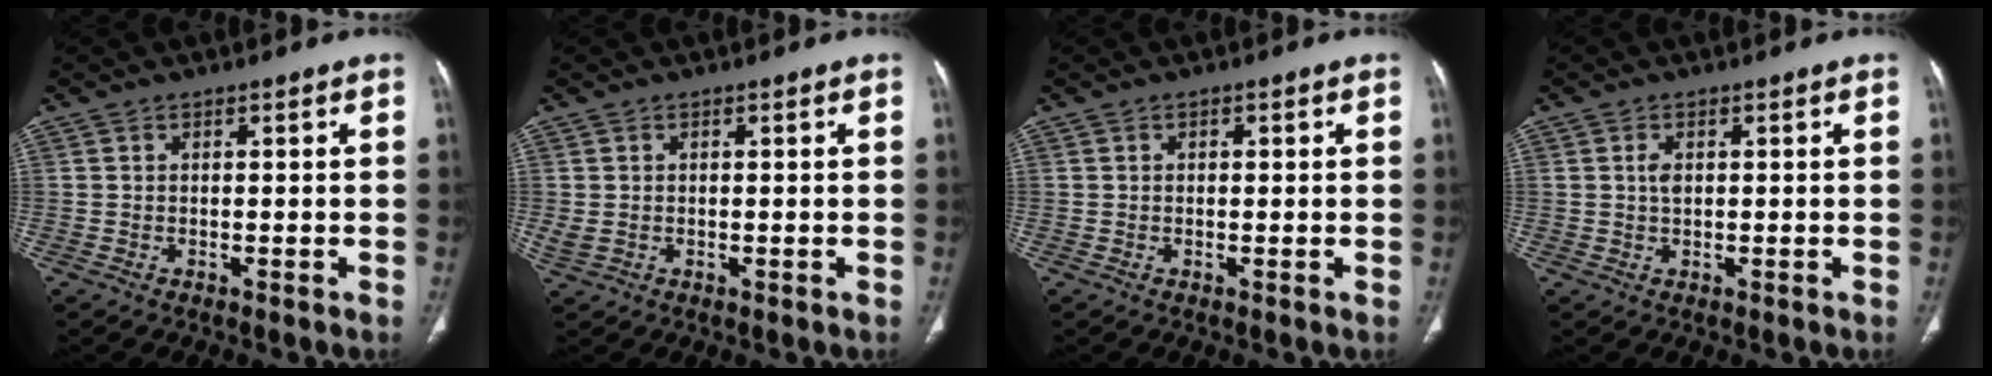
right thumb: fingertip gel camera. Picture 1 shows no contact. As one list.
[{"total": 1.8, "force": [0.0, 1.3, 1.3], "torque": [-0.037, 0.005, 0.007]}, {"total": 0.9, "force": [0.3, 0.5, 0.7], "torque": [-0.013, 0.001, 0.005]}, {"total": 1.8, "force": [0.4, 1.1, 1.4], "torque": [-0.027, 0.001, 0.009]}]